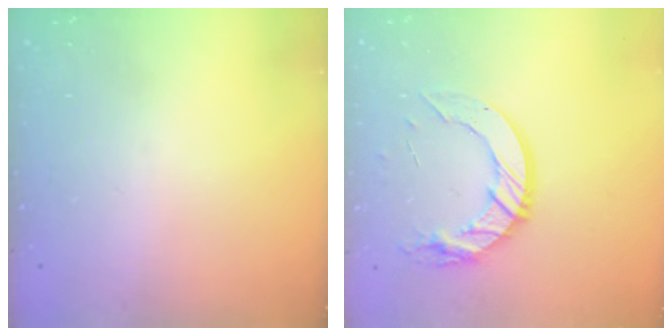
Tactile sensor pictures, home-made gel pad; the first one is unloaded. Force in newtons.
{"total": 12.9, "press": 12.9, "slide": 0.8}